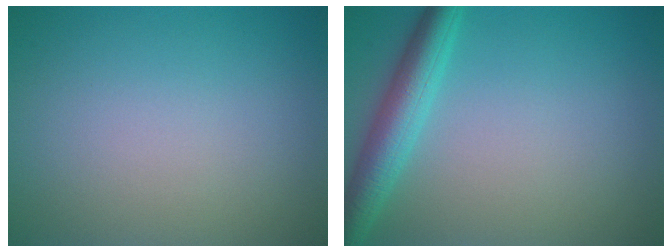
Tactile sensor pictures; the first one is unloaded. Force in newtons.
{"total": 4.2, "press": 4.2, "slide": 0.2}